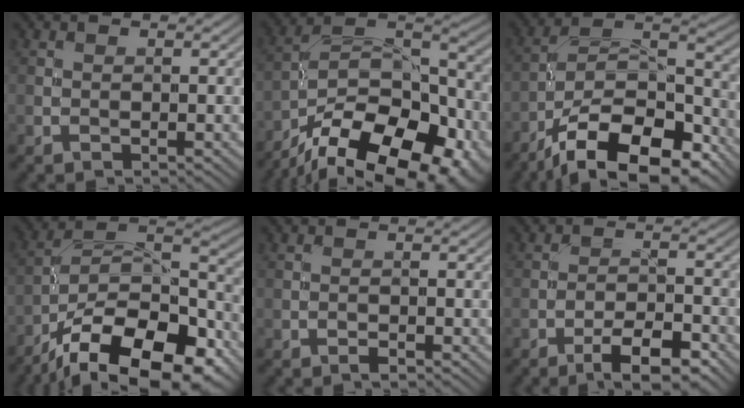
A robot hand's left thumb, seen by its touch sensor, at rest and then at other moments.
{"total": 20.2, "force": [-14.3, 9.3, 10.8], "torque": [-0.166, -0.033, -0.212]}
{"total": 17.1, "force": [-11.5, 7.1, 10.4], "torque": [-0.181, -0.021, -0.189]}
{"total": 19.2, "force": [-12.9, 8.0, 11.7], "torque": [-0.192, -0.031, -0.203]}
{"total": 0.7, "force": [-0.5, 0.2, 0.4], "torque": [-0.007, 0.001, -0.011]}
{"total": 6.6, "force": [-4.3, 2.0, 4.6], "torque": [-0.072, 0.007, -0.069]}